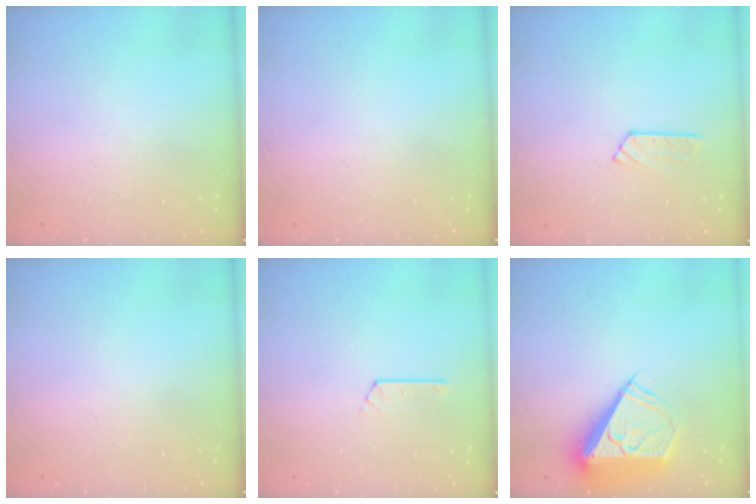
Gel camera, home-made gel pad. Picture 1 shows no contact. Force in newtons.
{"total": 0.0}
{"total": 3.0, "press": 3.0, "slide": 0.4}
{"total": 0.0}
{"total": 2.2, "press": 2.2, "slide": 0.3}
{"total": 9.8, "press": 9.7, "slide": 1.6}